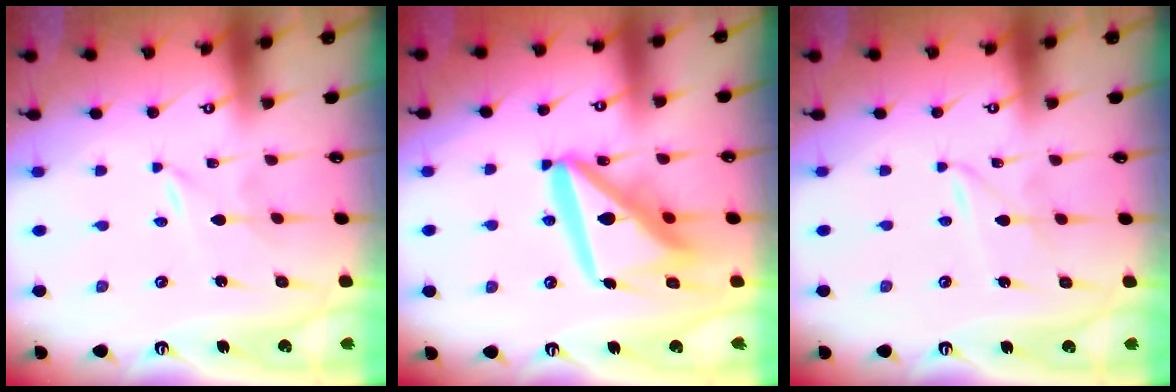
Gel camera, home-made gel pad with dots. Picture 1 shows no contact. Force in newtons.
{"total": 17.6, "press": 17.5, "slide": 2.2}
{"total": 2.2, "press": 2.2, "slide": 0.1}